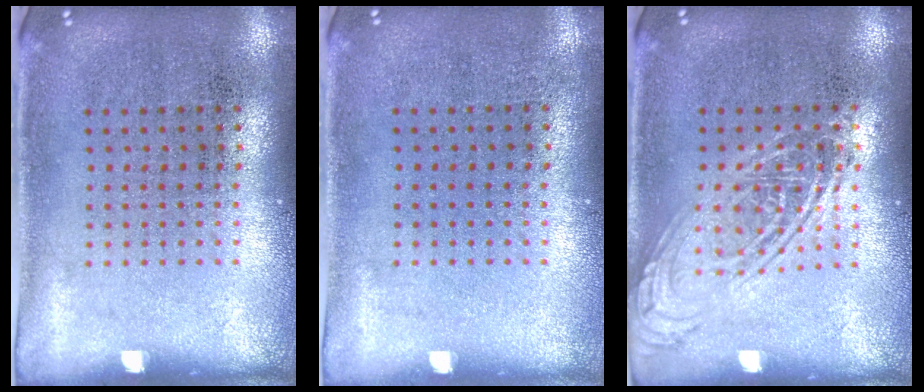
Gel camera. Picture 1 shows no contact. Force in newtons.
{"total": 0.0}
{"total": 1.8, "press": 1.8, "slide": 0.1}